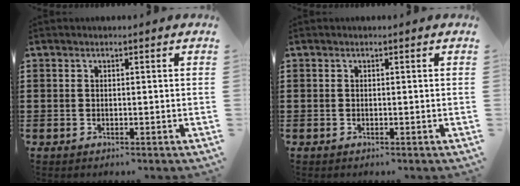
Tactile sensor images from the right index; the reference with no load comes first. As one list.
[{"total": 0.0}]